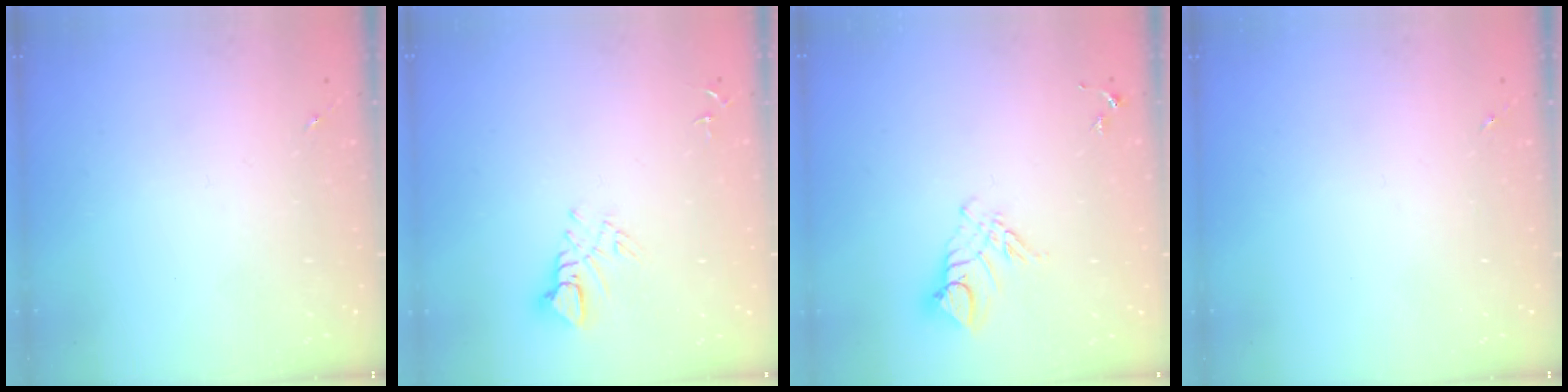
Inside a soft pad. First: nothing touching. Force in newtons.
{"total": 6.0, "press": 6.0, "slide": 0.2}
{"total": 9.4, "press": 9.4, "slide": 0.9}
{"total": 0.0}